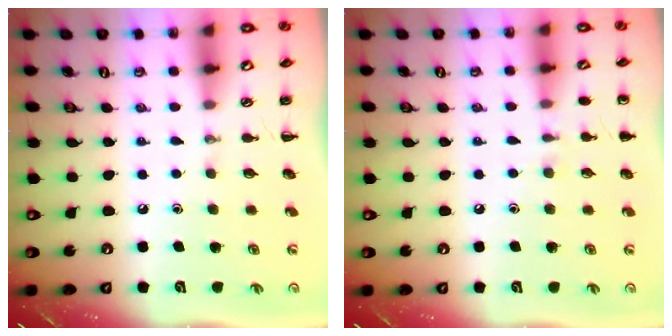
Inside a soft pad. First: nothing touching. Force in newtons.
{"total": 6.2, "press": 5.9, "slide": 1.9}